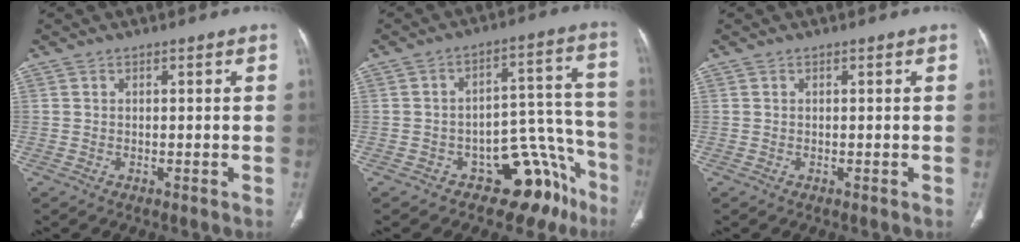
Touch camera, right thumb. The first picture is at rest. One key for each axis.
{"total": 15.0, "fx": -9.7, "fy": 8.4, "fz": 7.7, "tx": -0.013, "ty": 0.123, "tz": -0.135}
{"total": 0.0}